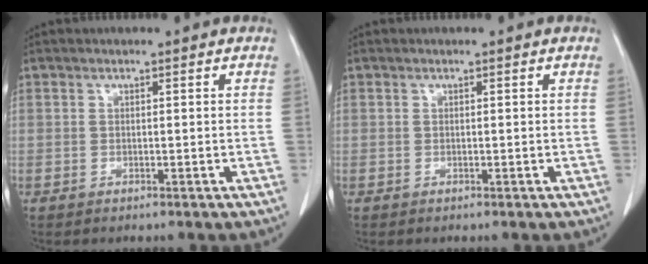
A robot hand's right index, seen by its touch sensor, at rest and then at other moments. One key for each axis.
{"total": 0.0}